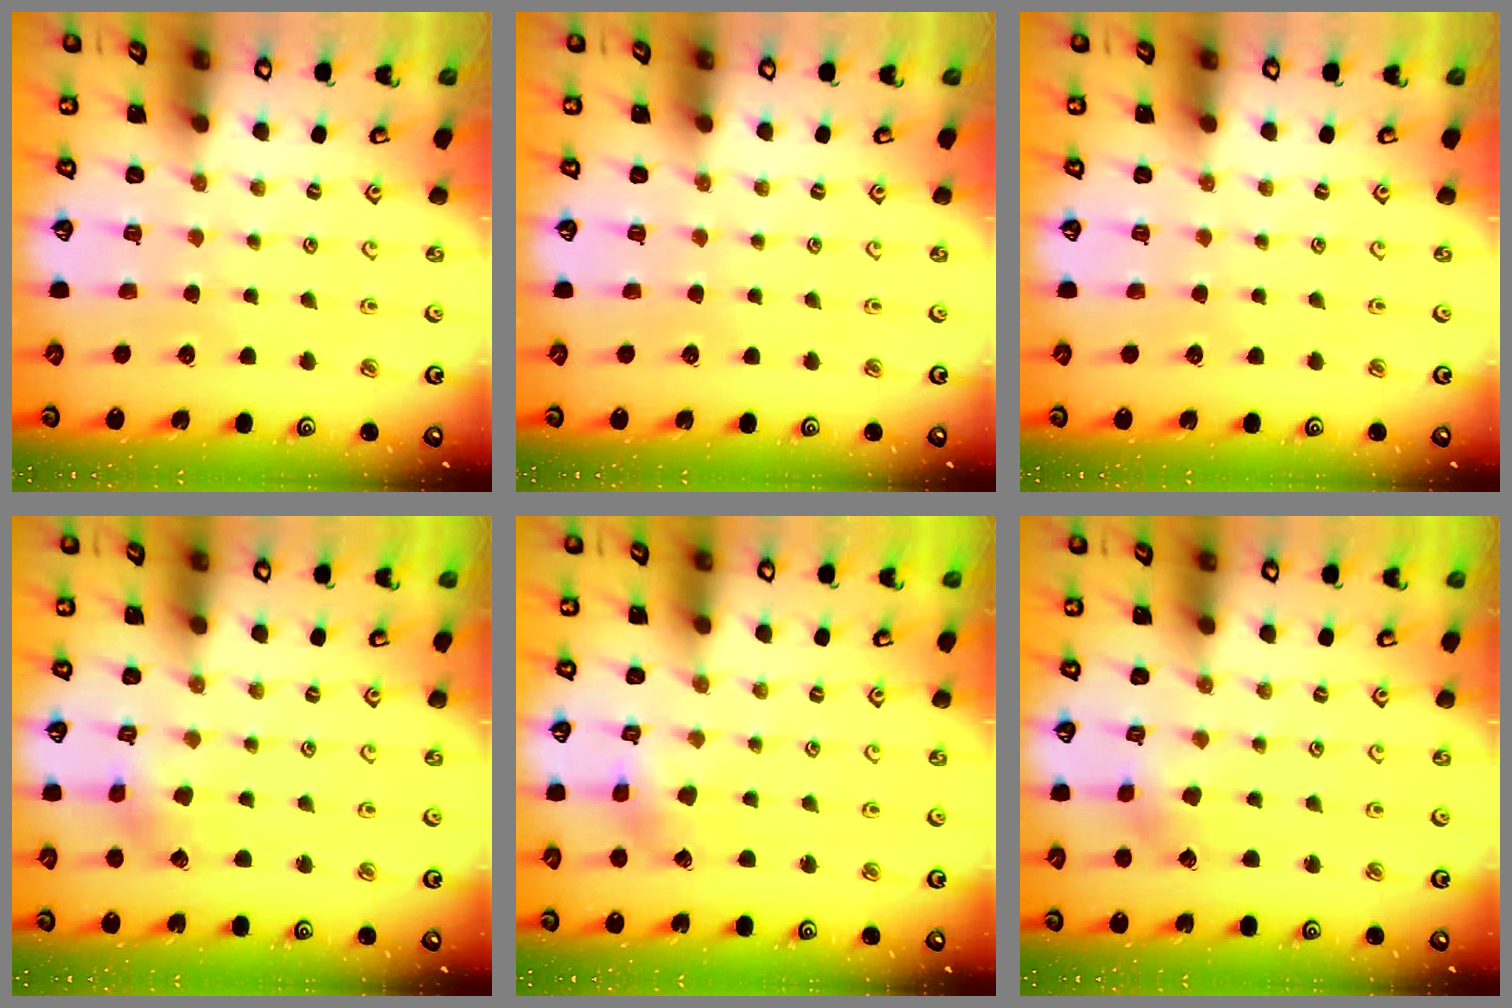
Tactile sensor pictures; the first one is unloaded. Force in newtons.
{"total": 0.0}
{"total": 0.0}
{"total": 2.6, "press": 2.6, "slide": 0.2}
{"total": 2.9, "press": 2.9, "slide": 0.2}
{"total": 1.8, "press": 1.8, "slide": 0.2}